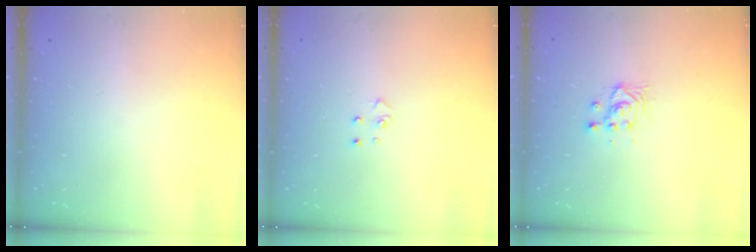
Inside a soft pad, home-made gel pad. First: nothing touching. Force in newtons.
{"total": 3.6, "press": 3.5, "slide": 0.3}
{"total": 3.8, "press": 3.8, "slide": 0.4}